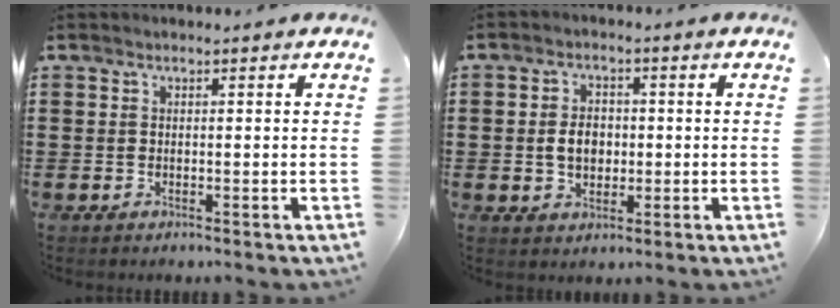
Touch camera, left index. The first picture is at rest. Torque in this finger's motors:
{"motor_torque": [1.22, 0.25, 0.56, 0.11]}